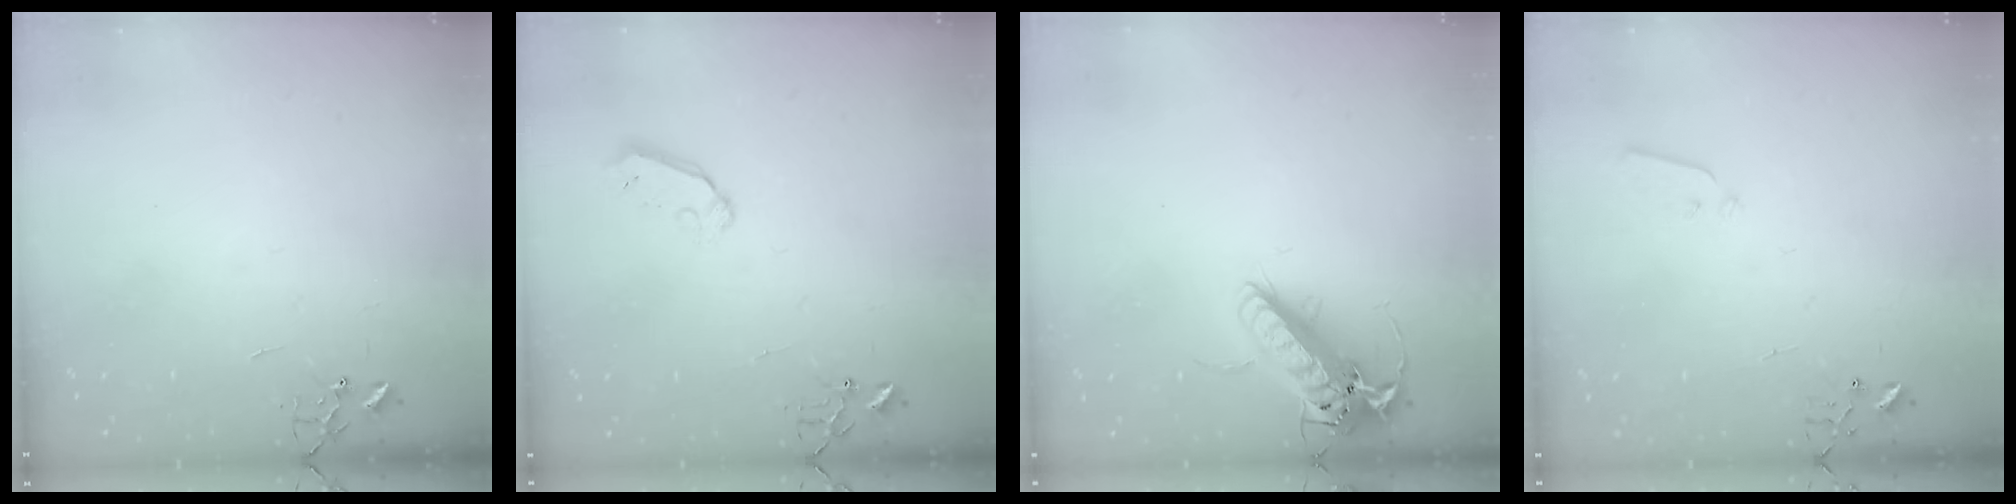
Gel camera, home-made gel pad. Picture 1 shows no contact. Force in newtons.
{"total": 5.2, "press": 5.1, "slide": 0.5}
{"total": 16.7, "press": 16.4, "slide": 3.1}
{"total": 3.0, "press": 2.9, "slide": 0.7}